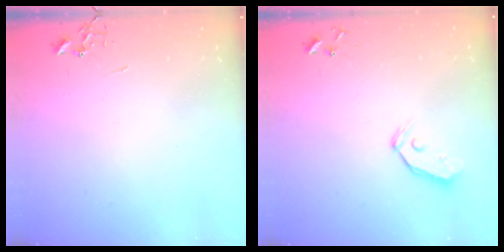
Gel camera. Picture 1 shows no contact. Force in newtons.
{"total": 6.9, "press": 6.9, "slide": 0.7}